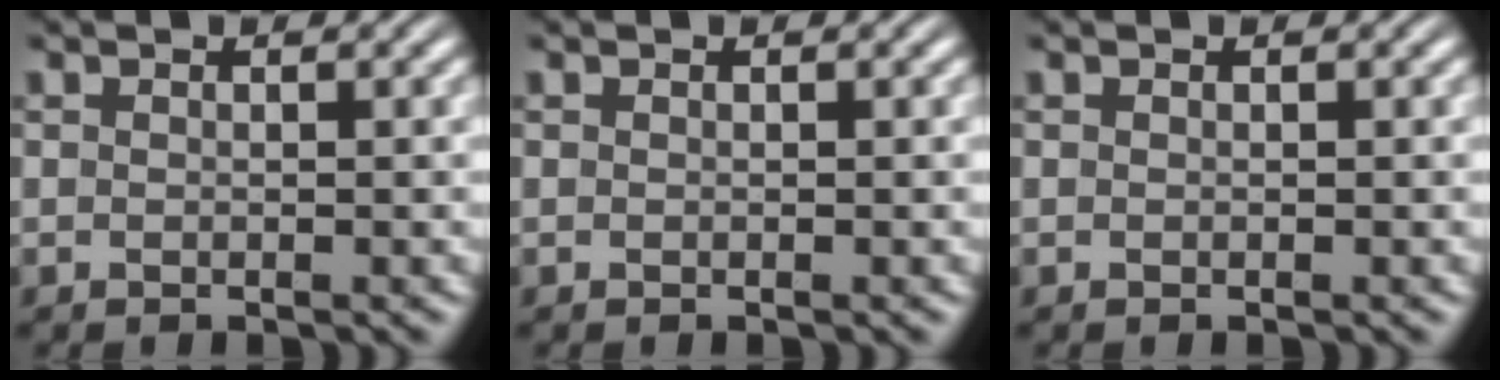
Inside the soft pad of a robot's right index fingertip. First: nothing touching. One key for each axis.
{"total": 0.0}
{"total": 0.0}